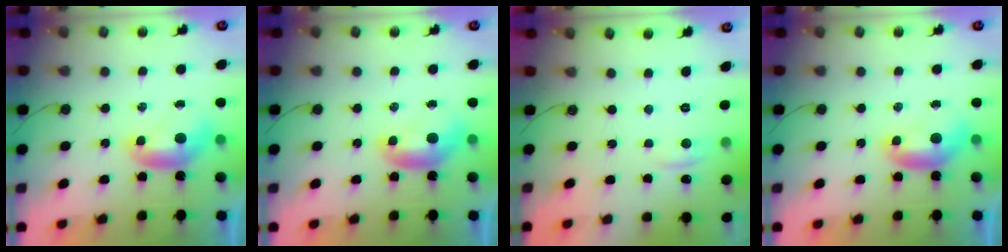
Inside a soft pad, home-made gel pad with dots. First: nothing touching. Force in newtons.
{"total": 0.0}
{"total": 0.8, "press": 0.0, "slide": 0.8}
{"total": 0.0}